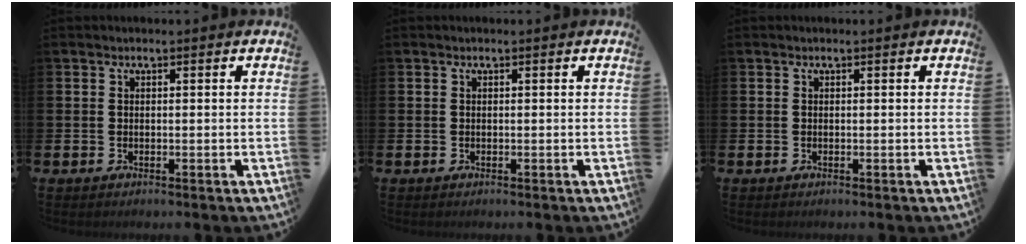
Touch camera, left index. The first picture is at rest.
{"total": 0.0}
{"total": 0.0}